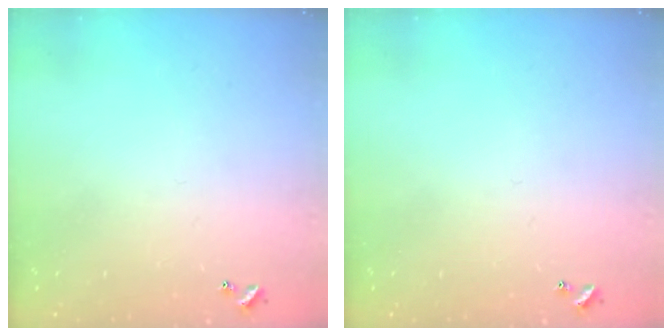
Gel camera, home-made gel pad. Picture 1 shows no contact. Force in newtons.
{"total": 0.0}